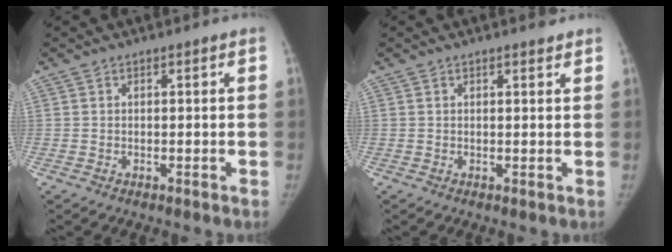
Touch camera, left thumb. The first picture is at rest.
{"total": 1.2, "force": [1.1, 0.2, 0.6], "torque": [-0.008, -0.006, 0.015]}